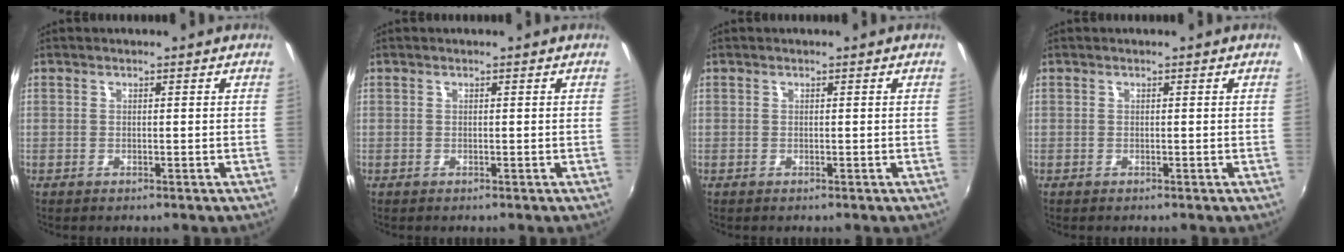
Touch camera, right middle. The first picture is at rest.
{"total": 0.0}
{"total": 0.0}
{"total": 0.0}